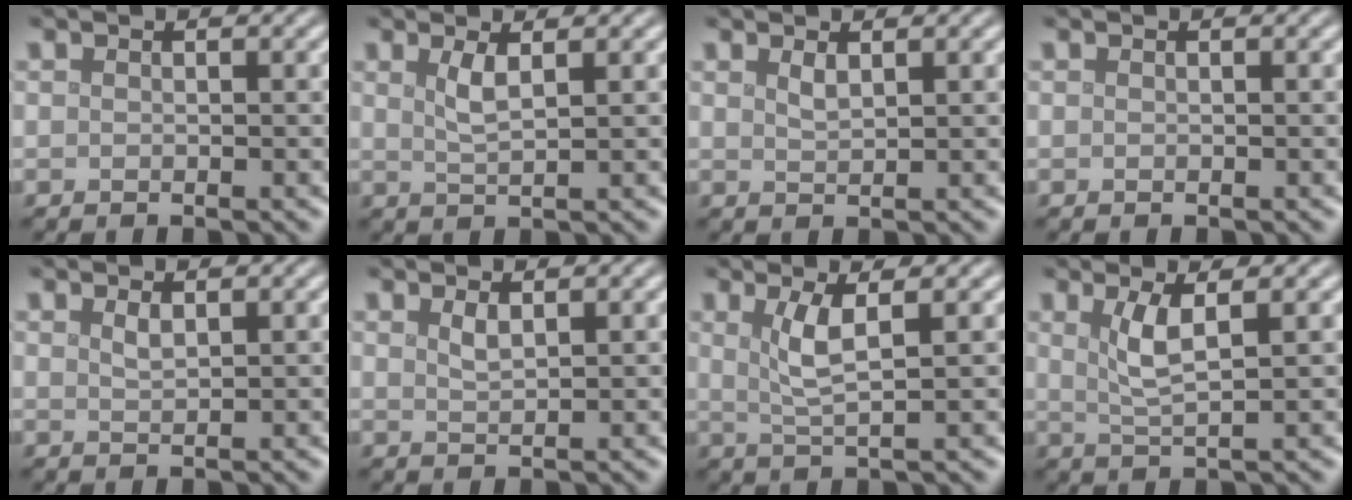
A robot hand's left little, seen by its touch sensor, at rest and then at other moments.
{"total": 2.1, "force": [0.9, 0.5, 1.7], "torque": [-0.033, -0.002, 0.016]}
{"total": 1.1, "force": [0.8, 0.3, 0.7], "torque": [-0.014, 0.000, 0.016]}
{"total": 0.0}
{"total": 1.0, "force": [0.7, 0.3, 0.6], "torque": [-0.014, 0.000, 0.014]}
{"total": 1.2, "force": [0.9, 0.3, 0.8], "torque": [-0.017, 0.000, 0.017]}
{"total": 3.2, "force": [1.0, 0.7, 2.9], "torque": [-0.058, -0.002, 0.023]}
{"total": 3.0, "force": [1.1, 0.7, 2.7], "torque": [-0.054, -0.003, 0.024]}